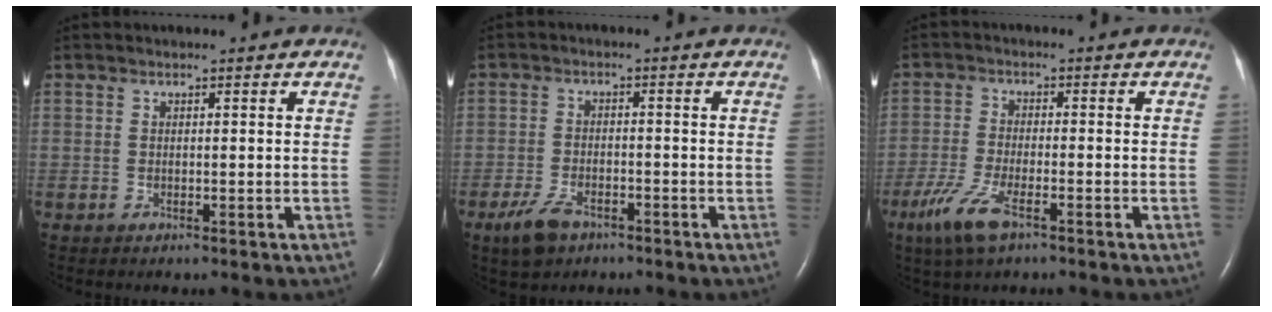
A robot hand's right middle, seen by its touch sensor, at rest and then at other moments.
{"total": 4.8, "force": [-3.2, 2.3, 2.8], "torque": [-0.066, -0.004, -0.052]}
{"total": 6.7, "force": [-4.0, 1.5, 5.1], "torque": [-0.121, -0.015, -0.075]}